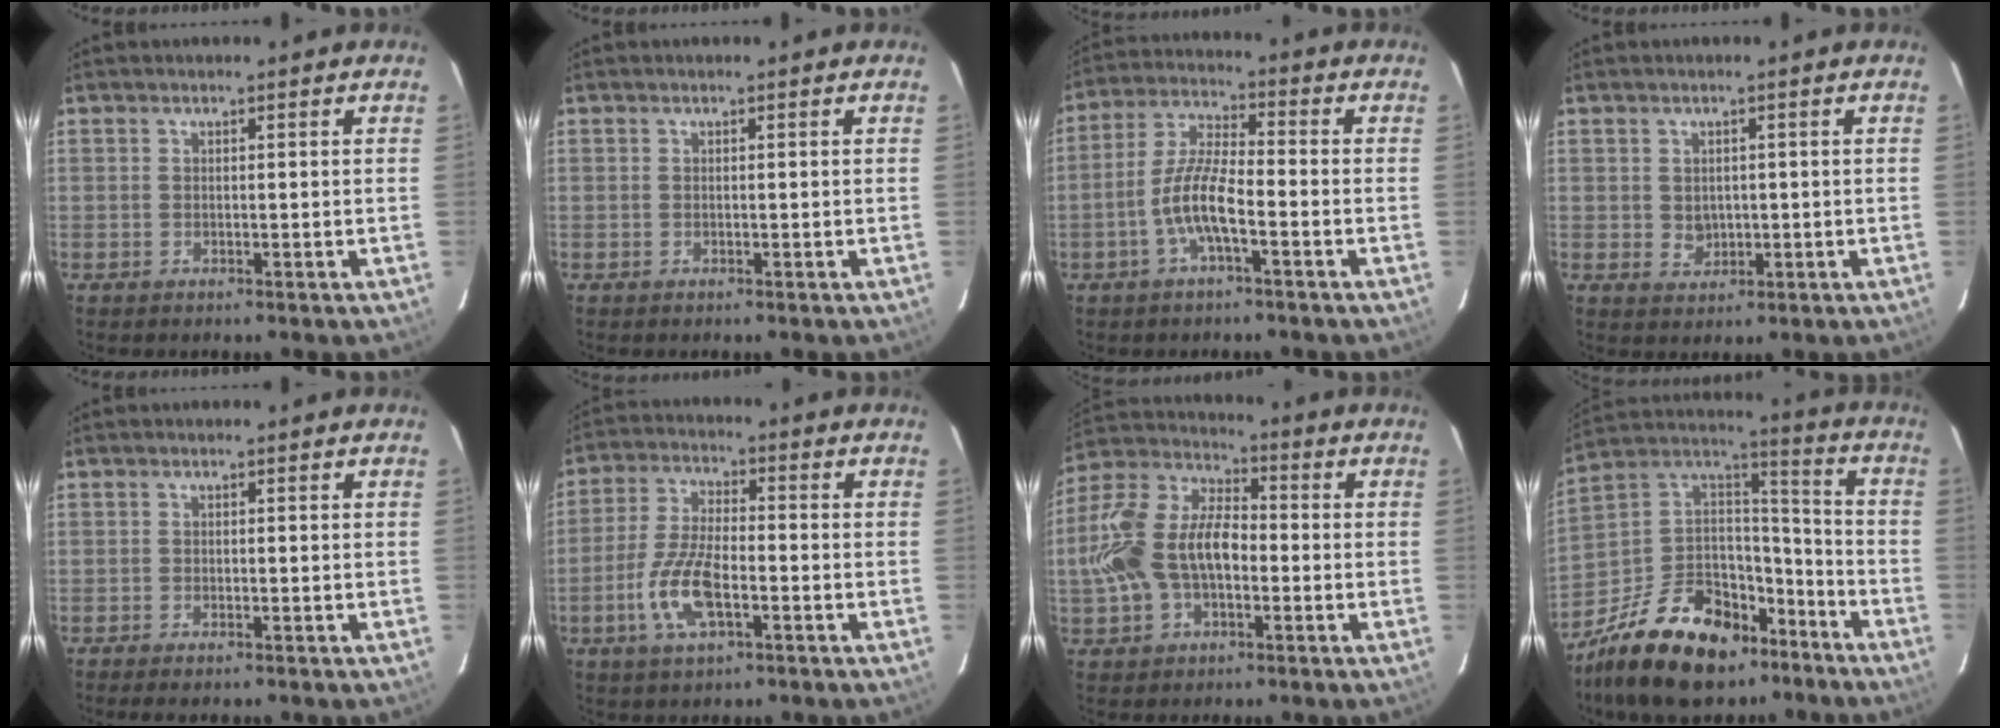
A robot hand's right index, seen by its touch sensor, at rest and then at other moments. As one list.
[{"total": 0.0}, {"total": 8.1, "force": [-3.4, 1.7, 7.2], "torque": [-0.154, 0.005, -0.065]}, {"total": 2.7, "force": [0.1, 2.5, 1.1], "torque": [-0.018, 0.001, 0.007]}, {"total": 1.5, "force": [-1.2, 0.3, 0.8], "torque": [-0.019, -0.004, -0.023]}, {"total": 10.4, "force": [-3.9, 3.9, 8.8], "torque": [-0.189, -0.002, -0.075]}, {"total": 15.8, "force": [-2.6, 9.7, 12.2], "torque": [-0.266, 0.019, -0.048]}, {"total": 25.1, "force": [-16.1, 13.8, 13.4], "torque": [-0.282, 0.035, -0.250]}]